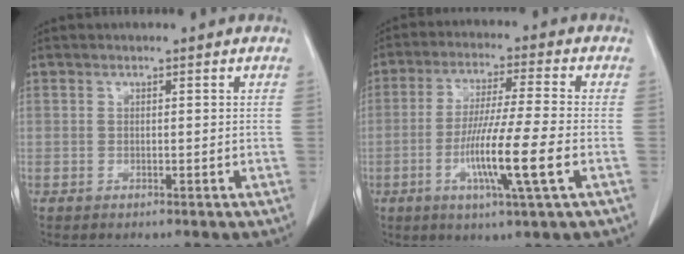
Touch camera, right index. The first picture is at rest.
{"total": 11.8, "force": [-3.5, -0.3, 11.3], "torque": [-0.214, -0.016, -0.068]}